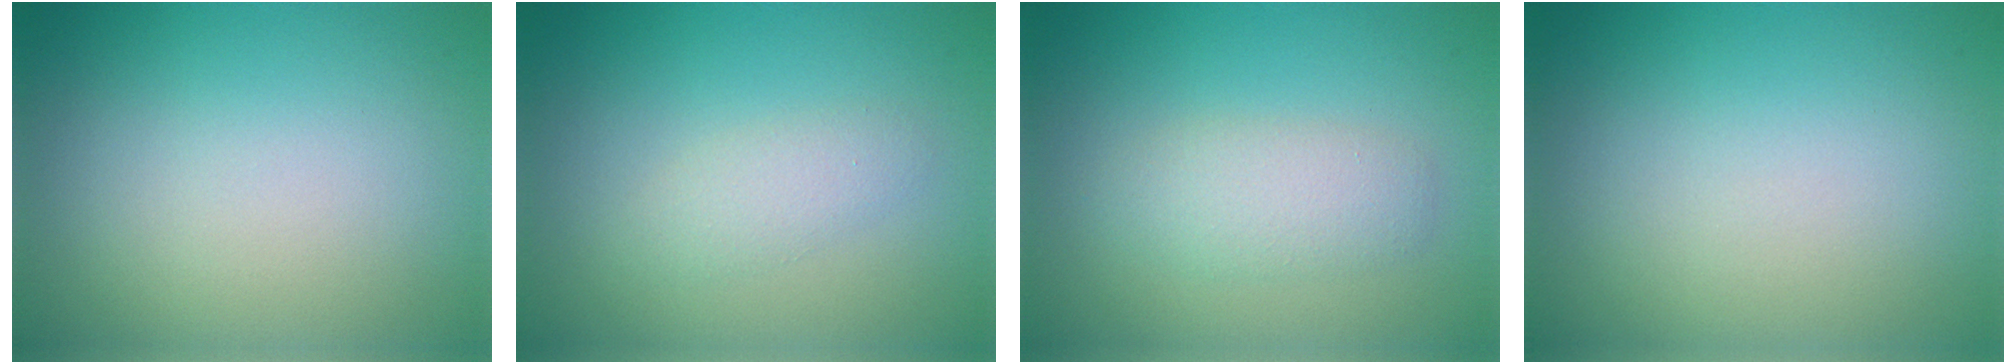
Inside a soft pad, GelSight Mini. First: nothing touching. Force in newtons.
{"total": 1.6, "press": 1.6, "slide": 0.0}
{"total": 2.7, "press": 2.7, "slide": 0.1}
{"total": 0.0}